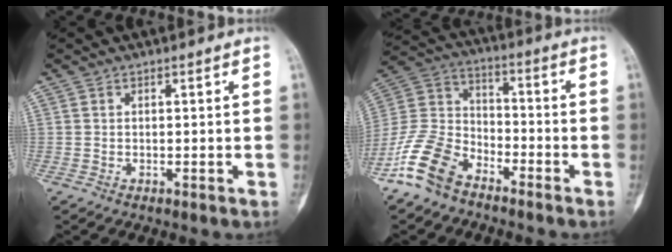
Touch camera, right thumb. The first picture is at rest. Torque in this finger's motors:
{"motor_torque": [0.18, 0.30, 0.26, -0.37, 0.10]}